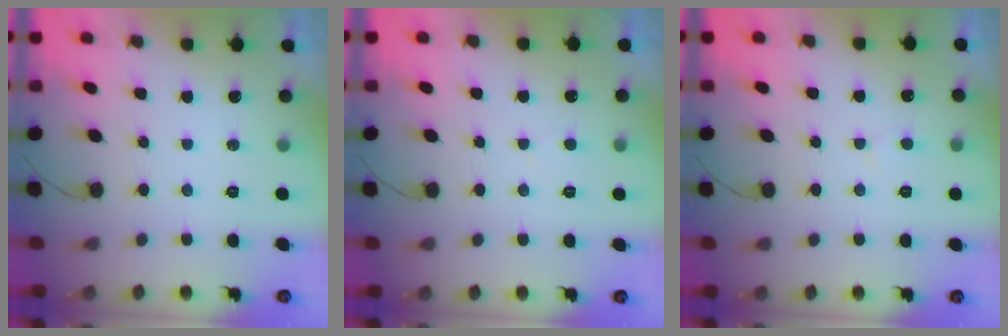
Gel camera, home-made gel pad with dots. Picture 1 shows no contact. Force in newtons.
{"total": 2.8, "press": 2.8, "slide": 0.3}
{"total": 2.0, "press": 2.0, "slide": 0.3}